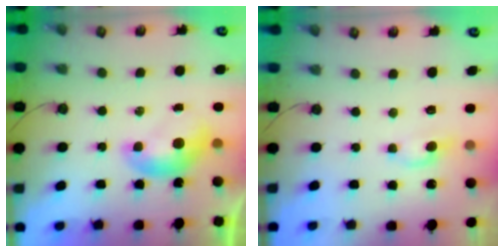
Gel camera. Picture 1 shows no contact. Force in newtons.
{"total": 0.6, "press": 0.4, "slide": 0.4}